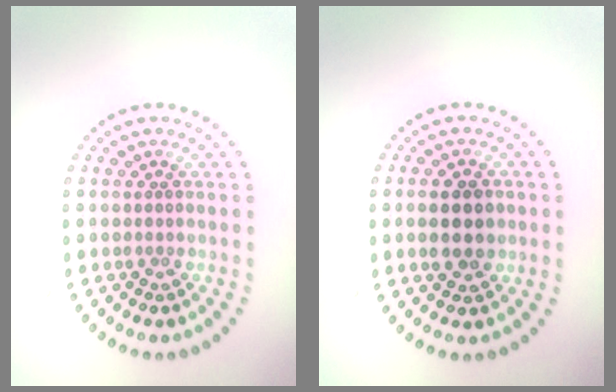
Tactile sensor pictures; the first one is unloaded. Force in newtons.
{"total": 3.8, "press": 3.8, "slide": 0.1}